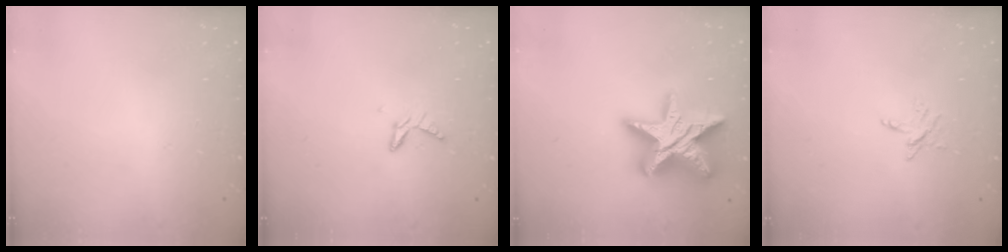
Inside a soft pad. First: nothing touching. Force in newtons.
{"total": 6.2, "press": 6.1, "slide": 0.4}
{"total": 24.6, "press": 24.5, "slide": 2.2}
{"total": 3.5, "press": 3.5, "slide": 0.2}